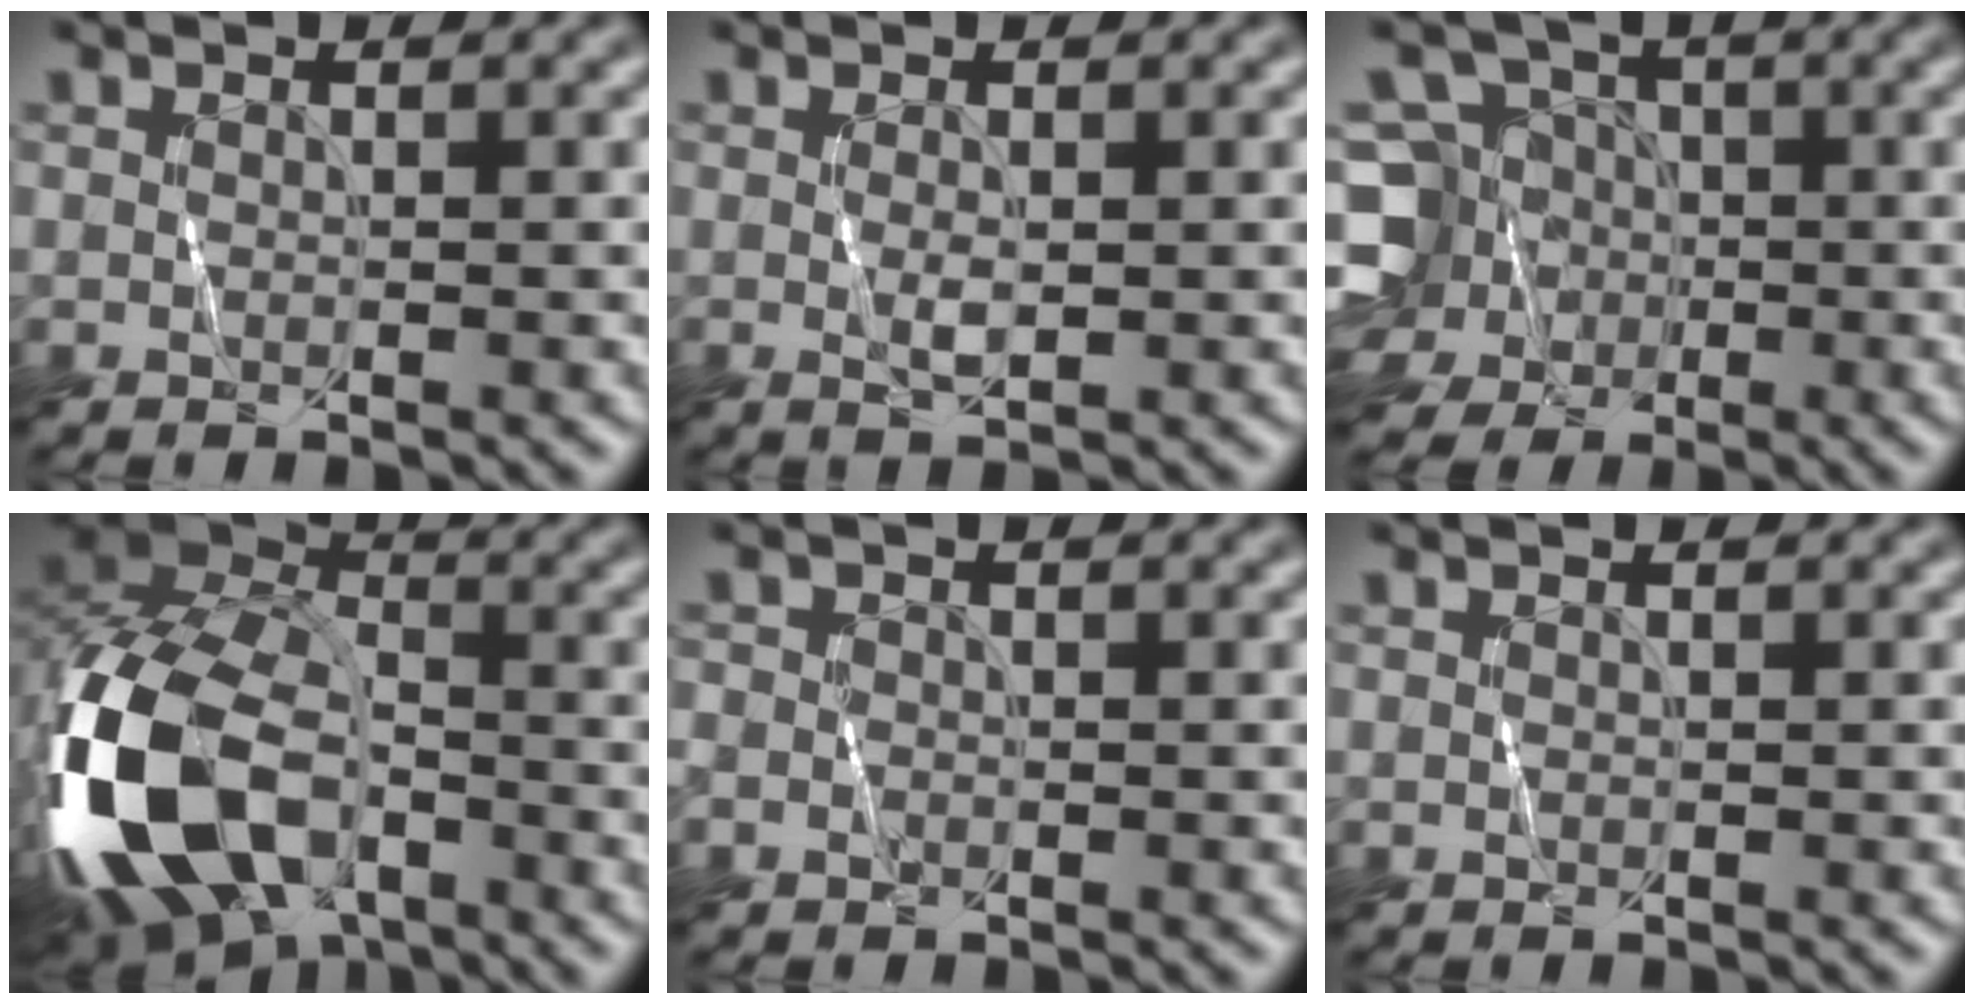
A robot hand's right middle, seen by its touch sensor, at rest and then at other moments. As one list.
[{"total": 1.5, "force": [0.0, 0.5, 1.4], "torque": [-0.028, -0.004, 0.002]}, {"total": 9.8, "force": [-2.7, 8.7, 3.6], "torque": [-0.084, 0.004, -0.083]}, {"total": 15.6, "force": [-6.3, 9.5, 10.7], "torque": [-0.235, -0.014, -0.133]}, {"total": 1.5, "force": [-0.6, 1.2, 0.6], "torque": [-0.008, -0.005, -0.012]}, {"total": 0.0}]